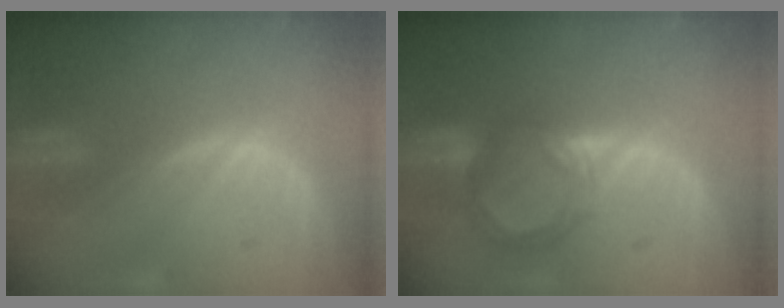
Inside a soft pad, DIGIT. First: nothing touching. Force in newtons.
{"total": 5.5, "press": 5.4, "slide": 1.2}